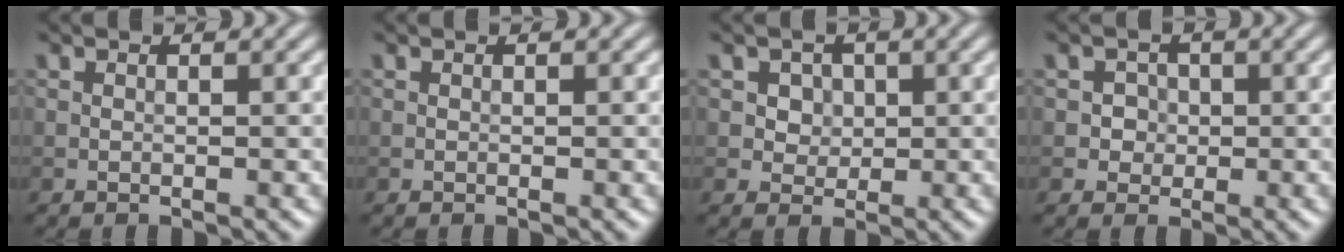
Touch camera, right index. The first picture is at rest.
{"total": 0.0}
{"total": 2.8, "force": [1.0, 2.3, 1.3], "torque": [-0.022, 0.000, 0.020]}
{"total": 1.7, "force": [0.0, 1.6, 0.5], "torque": [0.012, 0.001, 0.001]}